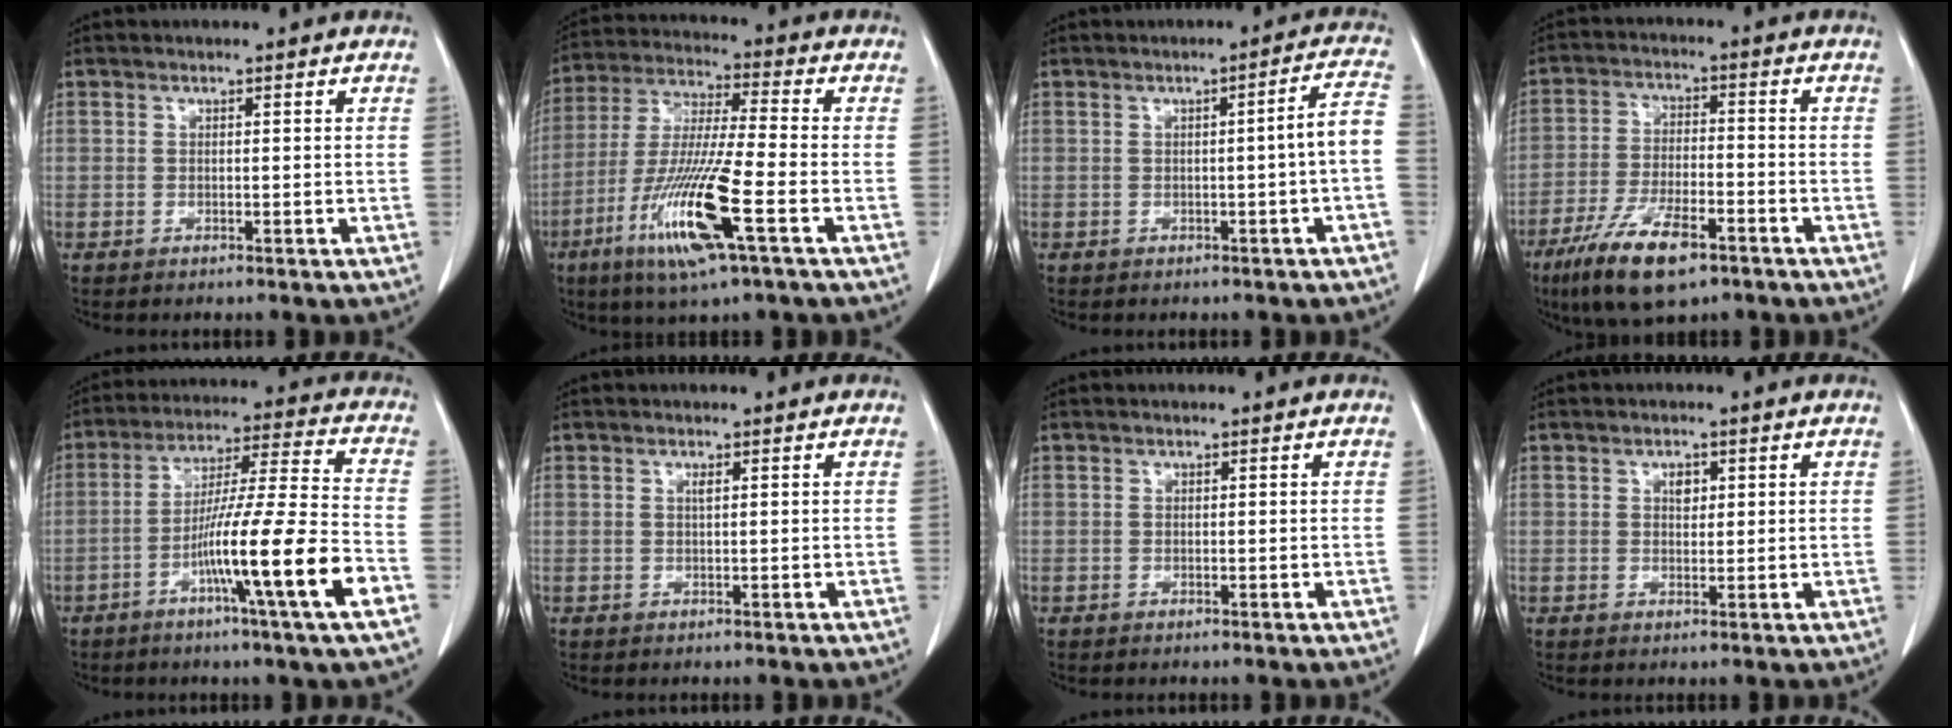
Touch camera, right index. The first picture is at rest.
{"total": 15.2, "force": [-6.1, 0.4, 13.9], "torque": [-0.287, -0.023, -0.114]}
{"total": 4.7, "force": [-1.0, -0.5, 4.5], "torque": [-0.054, 0.011, -0.015]}
{"total": 11.7, "force": [-7.2, 3.4, 8.6], "torque": [-0.167, -0.017, -0.123]}
{"total": 15.6, "force": [-6.2, -1.6, 14.3], "torque": [-0.251, -0.008, -0.107]}
{"total": 0.6, "force": [0.2, 0.0, 0.5], "torque": [-0.013, 0.000, 0.005]}
{"total": 0.0}
{"total": 1.7, "force": [0.7, 1.1, 1.2], "torque": [-0.017, -0.001, 0.010]}